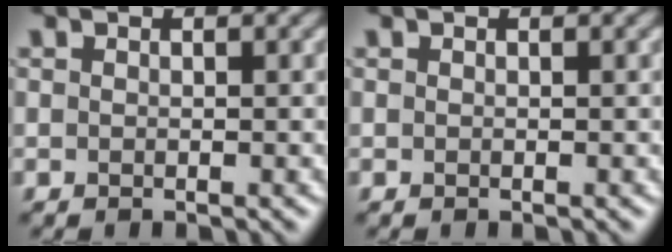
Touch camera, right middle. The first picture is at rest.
{"total": 0.0}